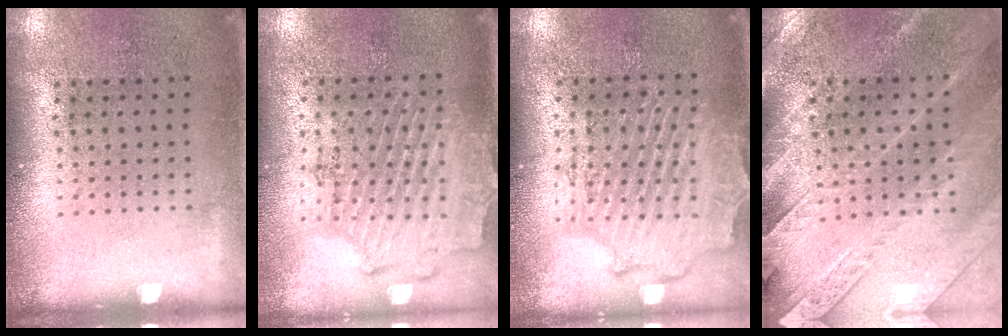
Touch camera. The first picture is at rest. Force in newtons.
{"total": 1.8, "press": 1.7, "slide": 0.8}
{"total": 2.2, "press": 2.1, "slide": 0.5}
{"total": 2.8, "press": 2.7, "slide": 0.6}